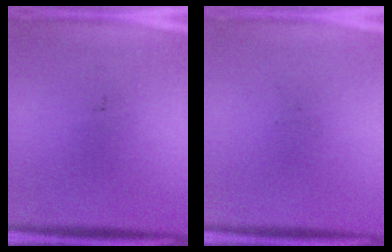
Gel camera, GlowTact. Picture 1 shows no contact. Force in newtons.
{"total": 0.0}